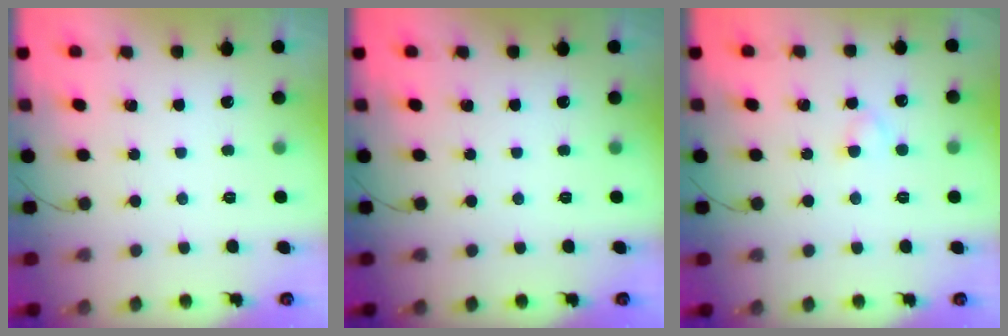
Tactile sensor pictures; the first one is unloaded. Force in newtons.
{"total": 0.0}
{"total": 2.7, "press": 2.5, "slide": 1.1}